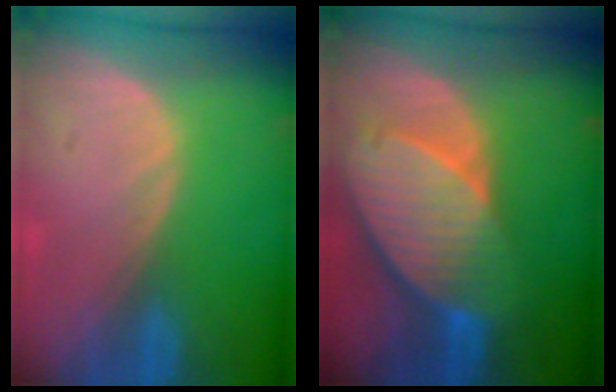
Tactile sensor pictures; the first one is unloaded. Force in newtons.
{"total": 10.4, "press": 9.1, "slide": 5.0}